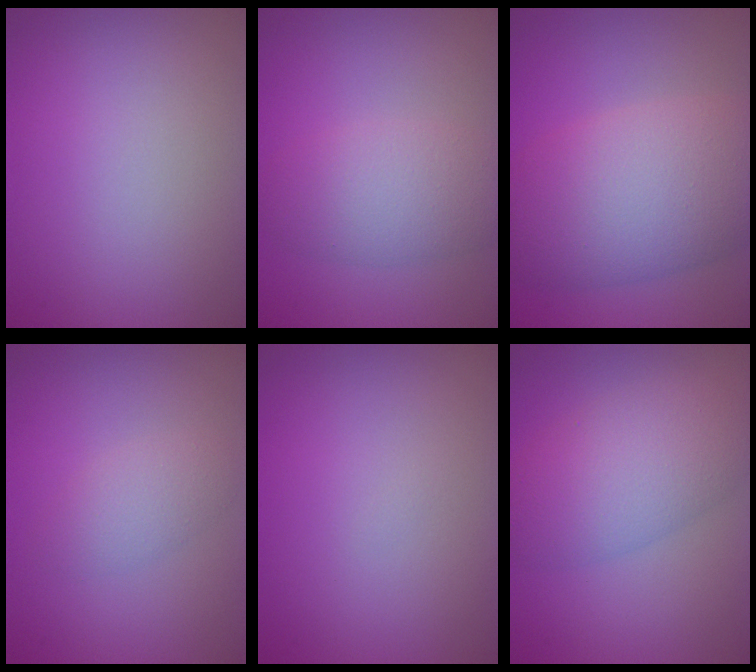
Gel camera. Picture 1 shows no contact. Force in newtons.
{"total": 4.3, "press": 4.3, "slide": 0.2}
{"total": 9.8, "press": 9.8, "slide": 0.3}
{"total": 2.0, "press": 2.0, "slide": 0.1}
{"total": 0.0}
{"total": 6.2, "press": 6.2, "slide": 0.1}